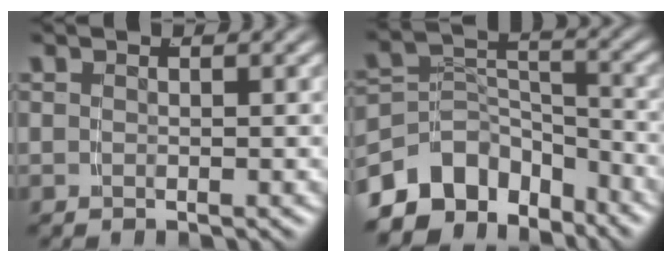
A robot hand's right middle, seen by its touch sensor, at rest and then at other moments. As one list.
[{"total": 10.6, "force": [-5.7, 7.5, 5.0], "torque": [-0.097, -0.043, -0.085]}]